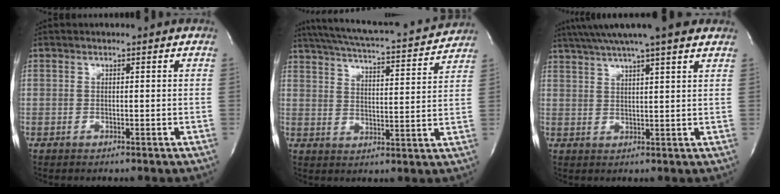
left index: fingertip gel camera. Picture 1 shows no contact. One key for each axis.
{"total": 17.5, "fx": 15.9, "fy": 1.8, "fz": 7.0, "tx": -0.122, "ty": 0.000, "tz": 0.221}
{"total": 13.6, "fx": 10.9, "fy": 0.8, "fz": 8.1, "tx": -0.141, "ty": 0.033, "tz": 0.154}